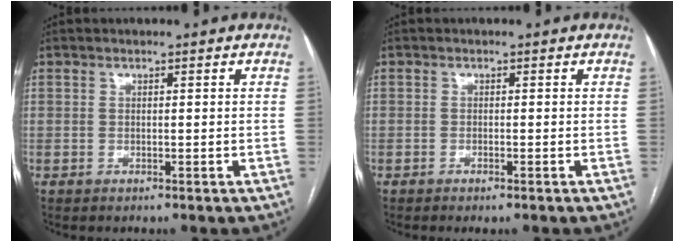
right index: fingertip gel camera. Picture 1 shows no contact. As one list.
[{"total": 1.0, "force": [-0.8, 0.1, 0.7], "torque": [-0.012, -0.002, -0.010]}]